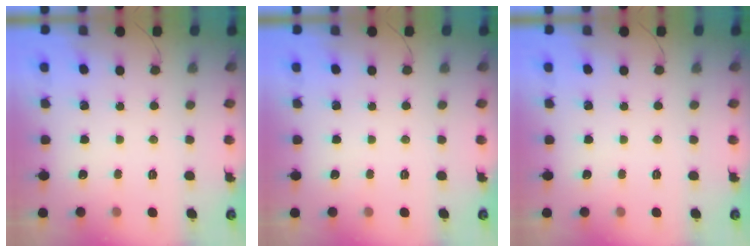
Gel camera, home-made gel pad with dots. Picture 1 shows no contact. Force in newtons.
{"total": 0.0}
{"total": 0.0}